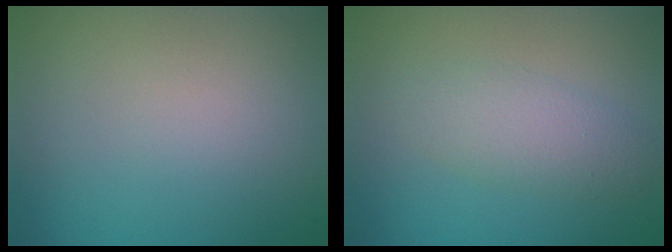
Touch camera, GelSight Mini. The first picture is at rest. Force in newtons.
{"total": 2.7, "press": 2.7, "slide": 0.0}